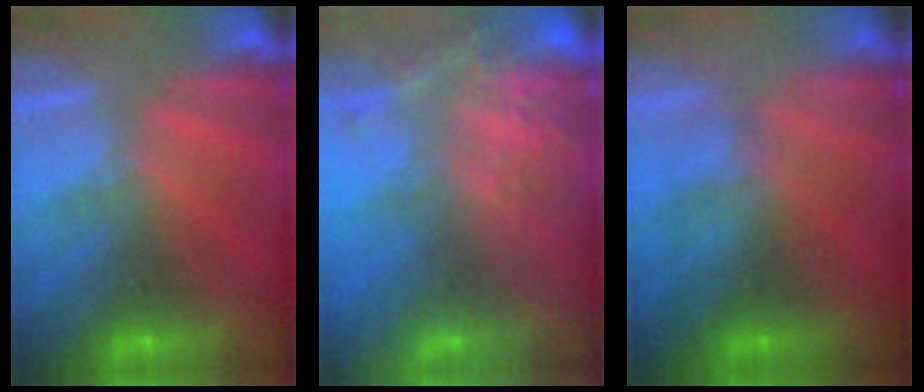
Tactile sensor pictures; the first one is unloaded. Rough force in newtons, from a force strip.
{"total": 9.8}
{"total": 2.9}